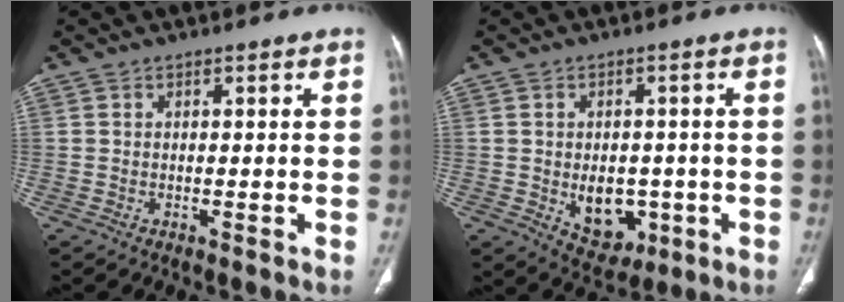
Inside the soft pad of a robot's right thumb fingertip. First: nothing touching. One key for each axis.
{"total": 8.3, "fx": -1.7, "fy": 6.0, "fz": 5.6, "tx": -0.049, "ty": 0.002, "tz": -0.005}